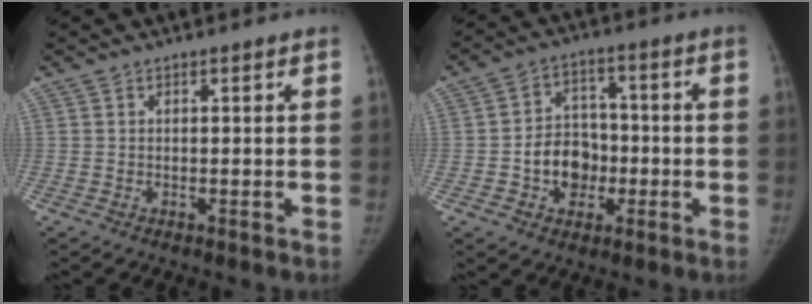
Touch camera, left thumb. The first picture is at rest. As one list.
[{"total": 9.4, "force": [-2.3, 7.7, 4.9], "torque": [-0.035, 0.026, -0.040]}]